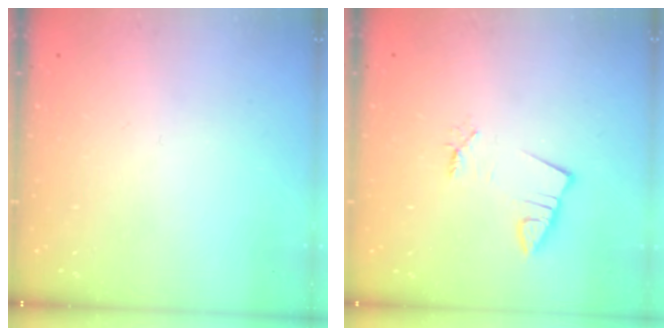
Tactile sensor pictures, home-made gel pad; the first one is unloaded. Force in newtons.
{"total": 1.8, "press": 1.8, "slide": 0.1}